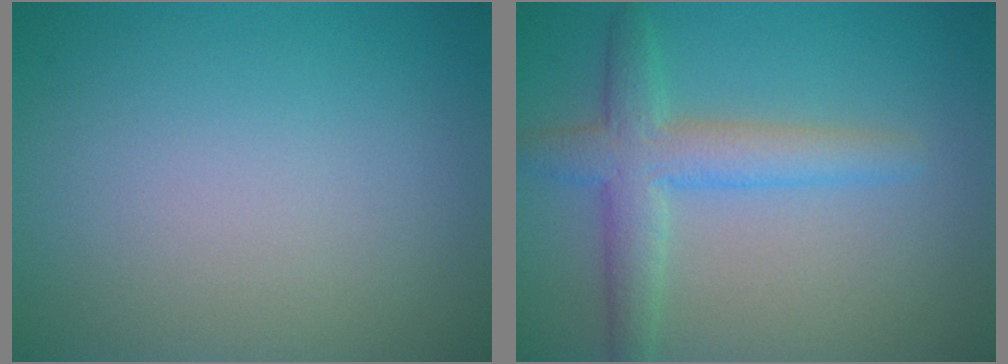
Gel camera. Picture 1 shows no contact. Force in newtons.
{"total": 4.2, "press": 4.2, "slide": 0.2}